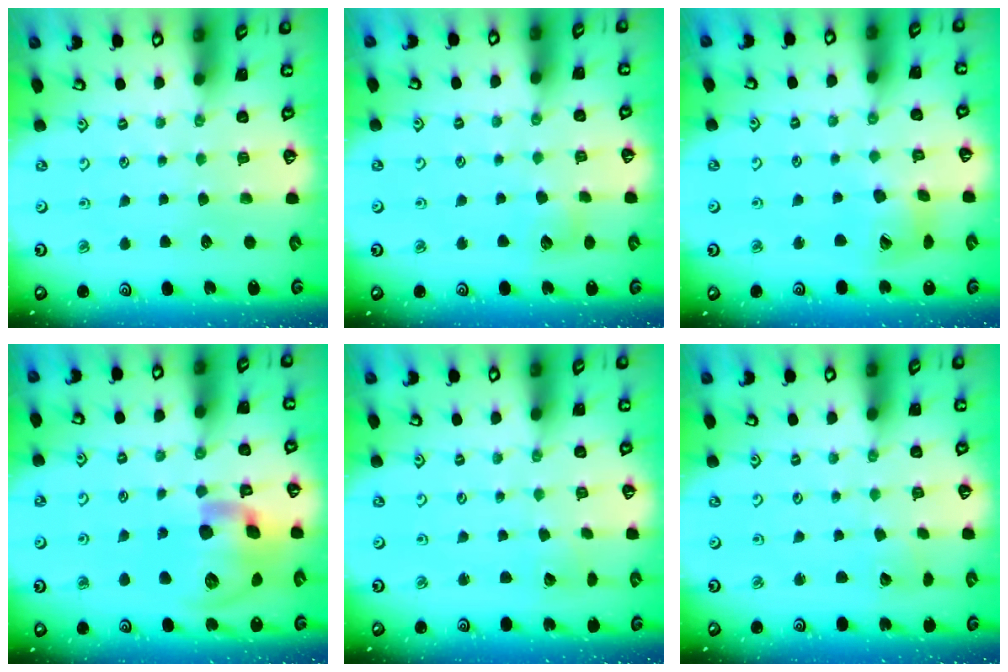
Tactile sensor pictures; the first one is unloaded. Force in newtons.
{"total": 6.3, "press": 6.3, "slide": 0.5}
{"total": 12.0, "press": 11.9, "slide": 1.3}
{"total": 20.7, "press": 20.5, "slide": 3.1}
{"total": 2.5, "press": 2.5, "slide": 0.3}
{"total": 1.7, "press": 1.7, "slide": 0.1}